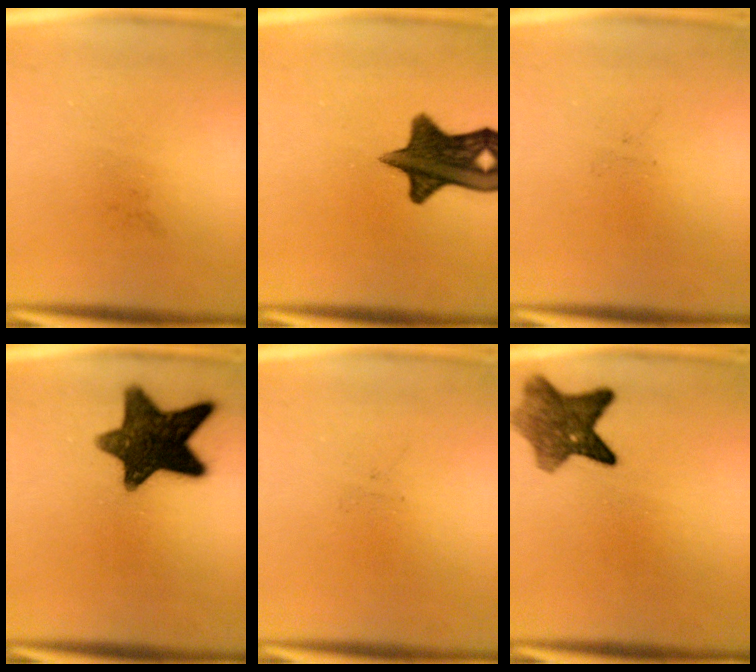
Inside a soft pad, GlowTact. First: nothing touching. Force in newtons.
{"total": 12.8}
{"total": 0.0}
{"total": 13.9}
{"total": 0.0}
{"total": 7.3}